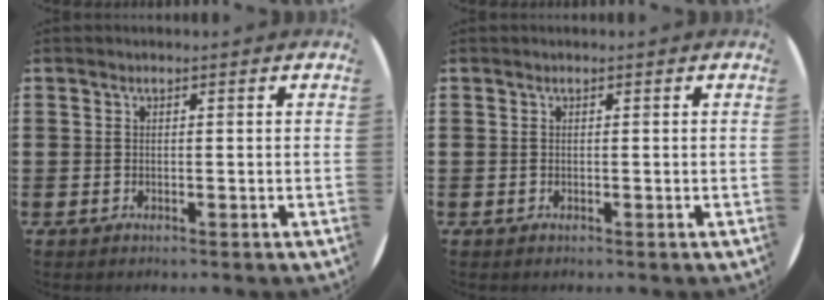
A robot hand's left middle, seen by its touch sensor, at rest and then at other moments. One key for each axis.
{"total": 0.0}